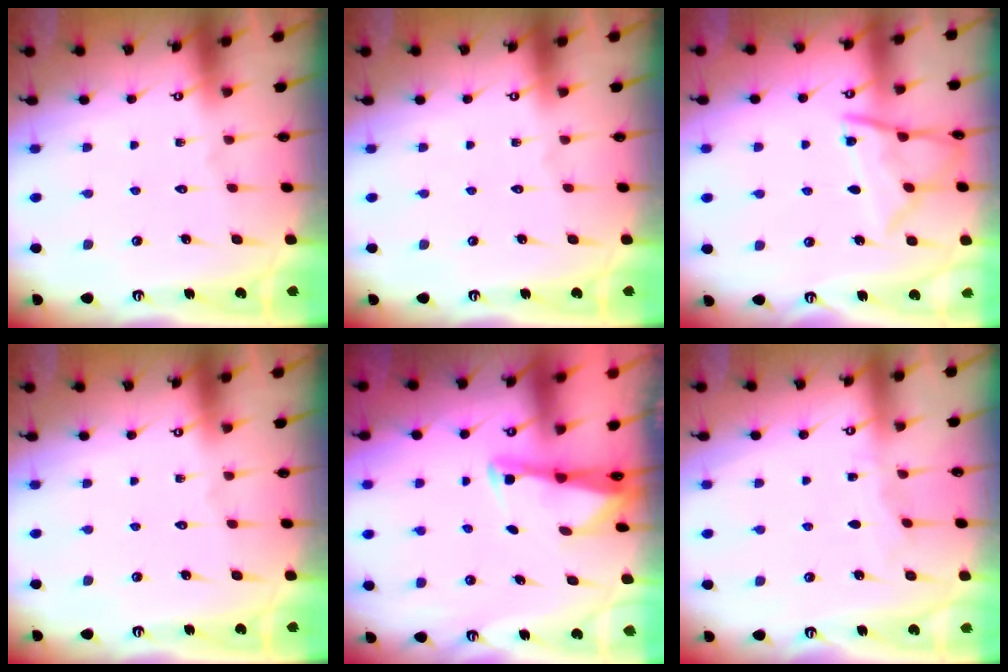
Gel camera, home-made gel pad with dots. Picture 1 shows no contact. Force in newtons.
{"total": 0.0}
{"total": 10.5, "press": 10.5, "slide": 0.2}
{"total": 0.0}
{"total": 2.5, "press": 2.5, "slide": 0.2}
{"total": 2.5, "press": 2.5, "slide": 0.3}